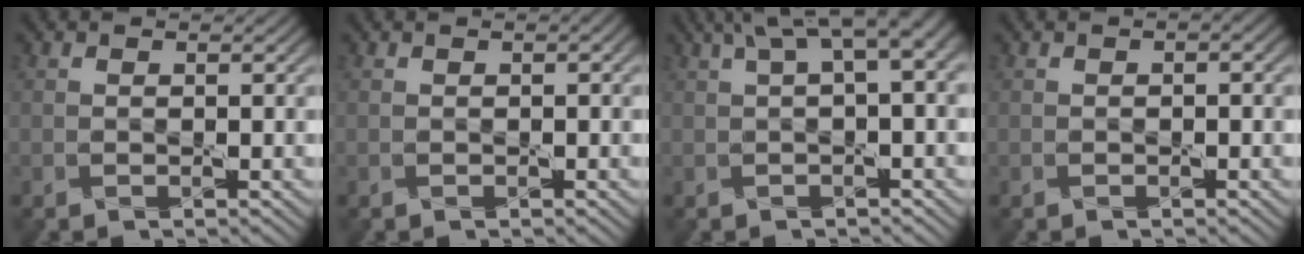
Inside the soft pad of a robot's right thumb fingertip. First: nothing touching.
{"total": 0.5, "force": [0.1, 0.1, 0.5], "torque": [-0.008, 0.004, 0.000]}
{"total": 6.0, "force": [2.1, 1.5, 5.4], "torque": [-0.087, 0.028, 0.037]}
{"total": 1.1, "force": [0.1, 0.4, 1.0], "torque": [-0.014, 0.005, -0.001]}